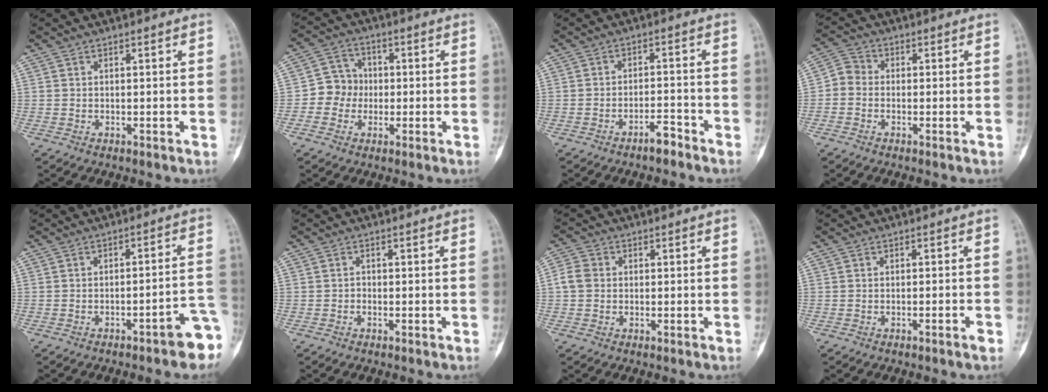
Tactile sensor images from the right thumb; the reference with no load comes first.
{"total": 6.2, "force": [-0.8, 5.9, 1.8], "torque": [0.006, 0.016, -0.027]}
{"total": 3.5, "force": [-2.8, 0.9, 1.9], "torque": [-0.031, 0.024, -0.047]}
{"total": 3.4, "force": [-0.9, 2.8, 1.7], "torque": [-0.023, 0.009, -0.035]}
{"total": 7.5, "force": [-4.3, 1.5, 6.0], "torque": [-0.056, 0.038, -0.050]}
{"total": 0.6, "force": [-0.3, 0.4, 0.2], "torque": [0.002, 0.003, -0.011]}
{"total": 3.5, "force": [0.0, 3.0, 1.7], "torque": [-0.032, 0.009, -0.008]}
{"total": 1.3, "force": [-0.9, 0.0, 1.0], "torque": [-0.021, 0.004, -0.011]}